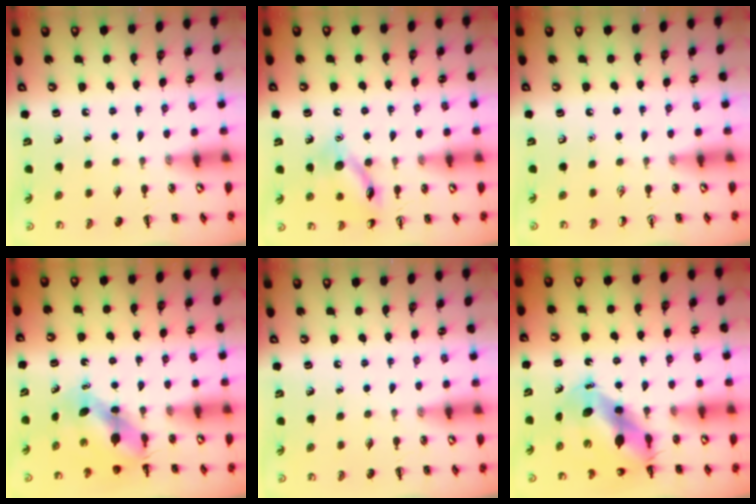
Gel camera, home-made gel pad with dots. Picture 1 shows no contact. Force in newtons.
{"total": 12.2, "press": 12.2, "slide": 0.9}
{"total": 0.0}
{"total": 6.1, "press": 6.0, "slide": 1.1}
{"total": 0.0}
{"total": 10.3, "press": 9.9, "slide": 2.9}